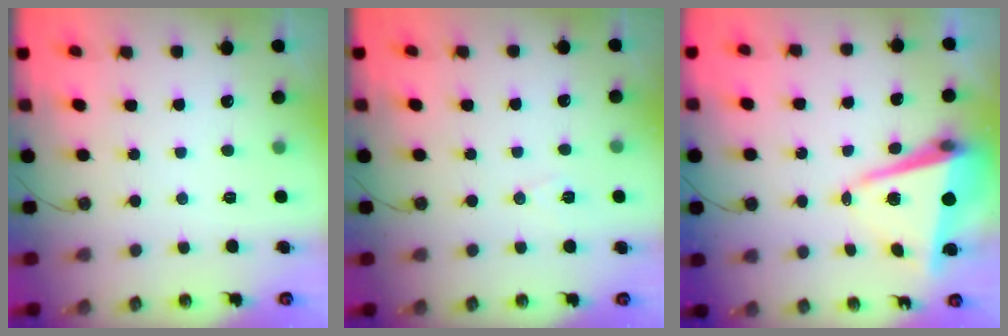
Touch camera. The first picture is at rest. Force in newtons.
{"total": 6.7, "press": 5.0, "slide": 4.5}
{"total": 8.9, "press": 8.8, "slide": 0.7}